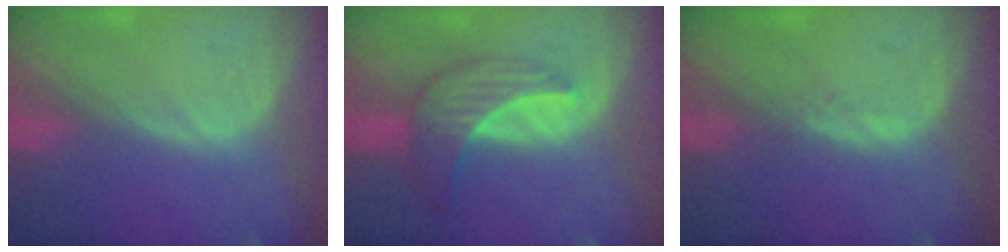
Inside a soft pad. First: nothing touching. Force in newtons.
{"total": 7.3, "press": 6.6, "slide": 3.2}
{"total": 0.9, "press": 0.8, "slide": 0.4}